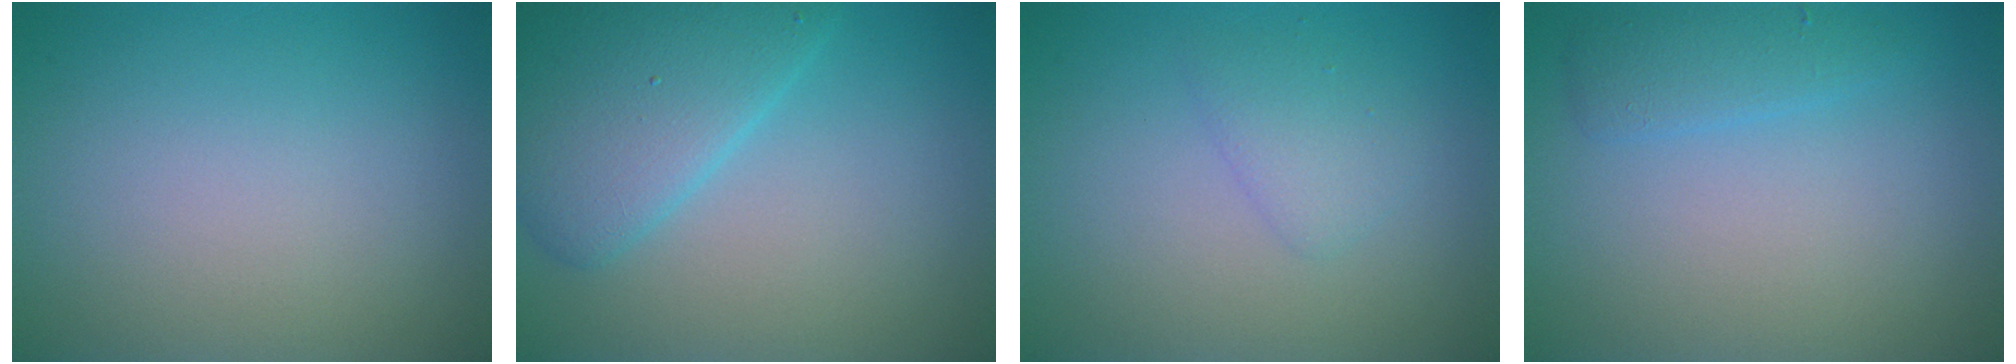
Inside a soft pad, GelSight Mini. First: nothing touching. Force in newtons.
{"total": 5.3, "press": 5.3, "slide": 0.3}
{"total": 1.7, "press": 1.7, "slide": 0.1}
{"total": 1.8, "press": 1.8, "slide": 0.2}